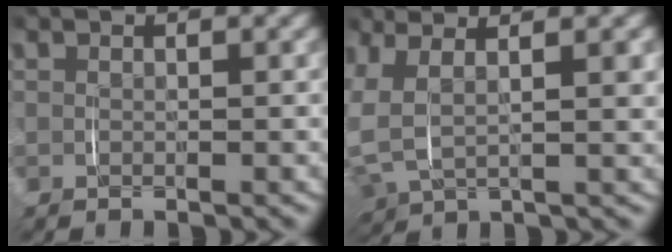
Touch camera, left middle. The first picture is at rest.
{"total": 8.8, "force": [1.8, 6.5, 5.7], "torque": [-0.151, -0.001, 0.023]}